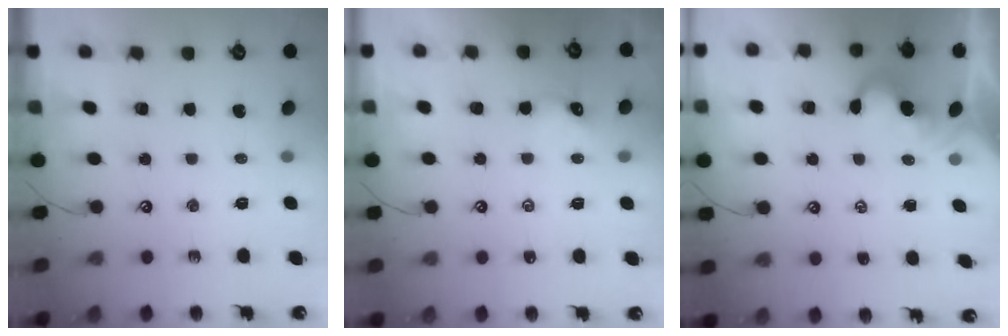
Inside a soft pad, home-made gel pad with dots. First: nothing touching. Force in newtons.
{"total": 1.6, "press": 1.6, "slide": 0.4}
{"total": 2.1, "press": 2.1, "slide": 0.4}